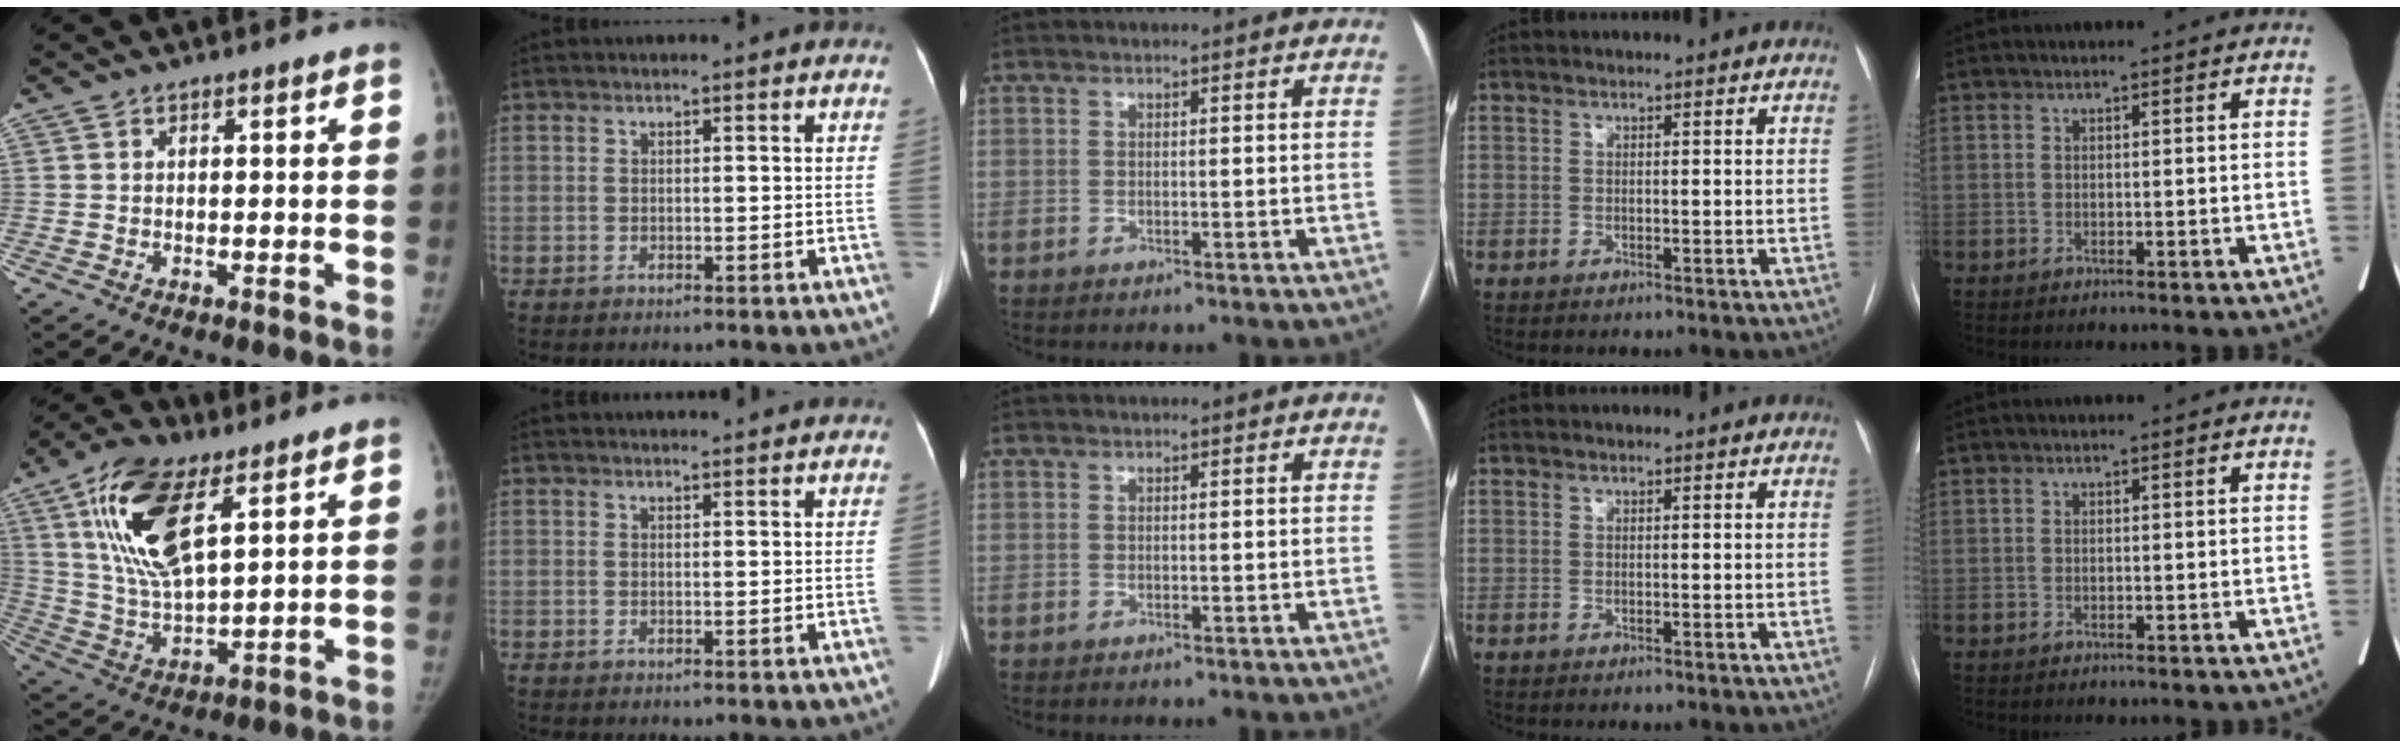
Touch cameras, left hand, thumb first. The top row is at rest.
{"thumb": {"total": 16.9, "force": [7.9, 6.9, 13.3], "torque": [-0.248, -0.024, 0.151]}, "index": {"total": 5.7, "force": [5.5, 0.4, 1.4], "torque": [-0.020, 0.020, 0.055]}}